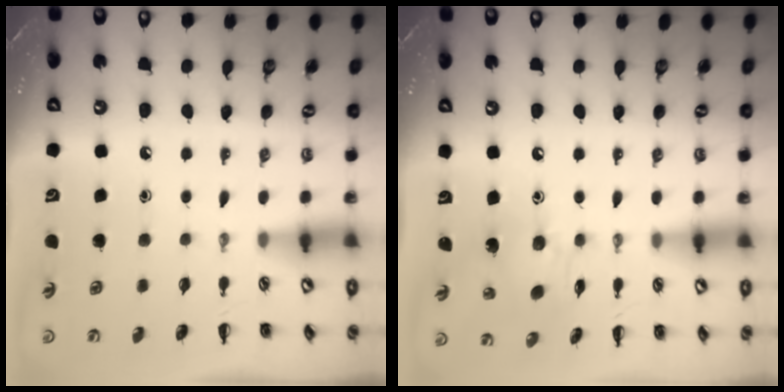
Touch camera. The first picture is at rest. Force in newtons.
{"total": 6.9, "press": 6.9, "slide": 0.5}